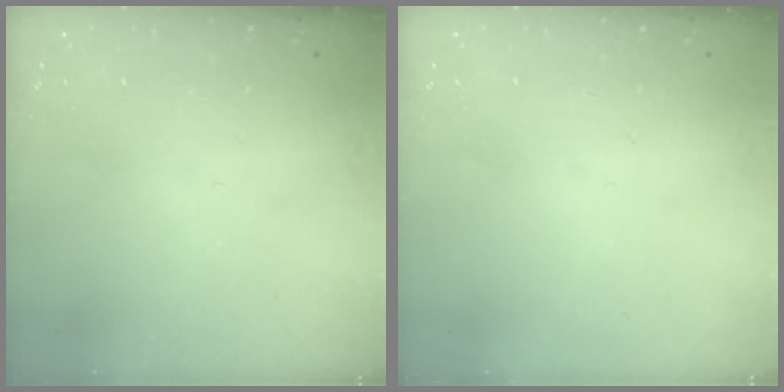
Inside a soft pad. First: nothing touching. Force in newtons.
{"total": 0.0}